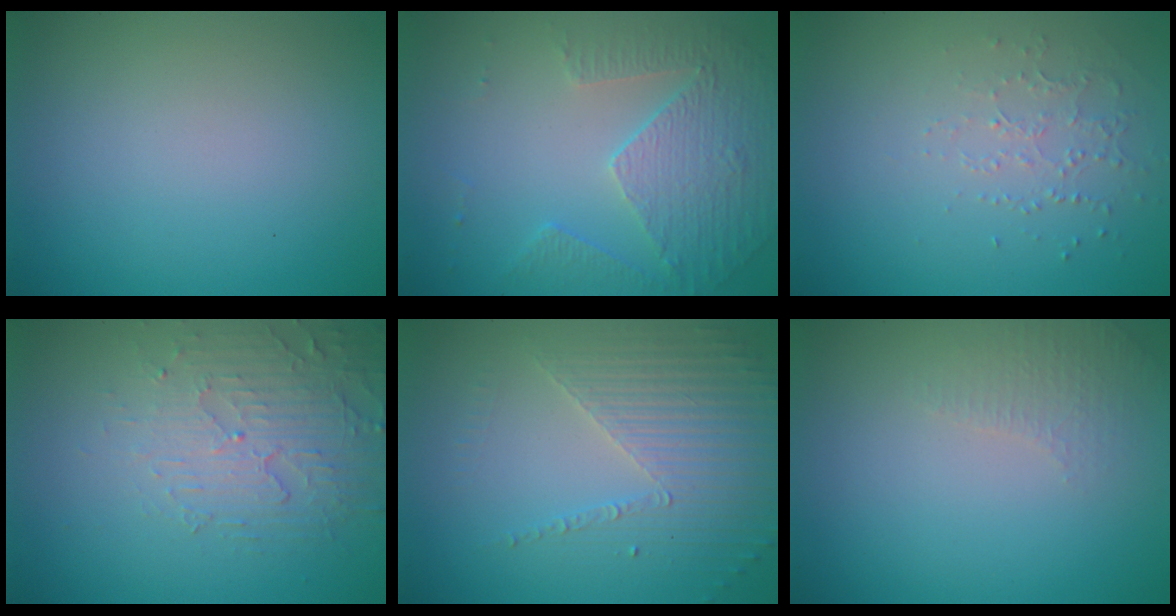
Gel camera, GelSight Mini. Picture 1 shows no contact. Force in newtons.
{"total": 5.2, "press": 3.6, "slide": 3.7}
{"total": 1.0, "press": 0.7, "slide": 0.8}
{"total": 4.9, "press": 3.4, "slide": 3.6}
{"total": 3.6, "press": 3.3, "slide": 1.5}
{"total": 1.6, "press": 1.6, "slide": 0.4}